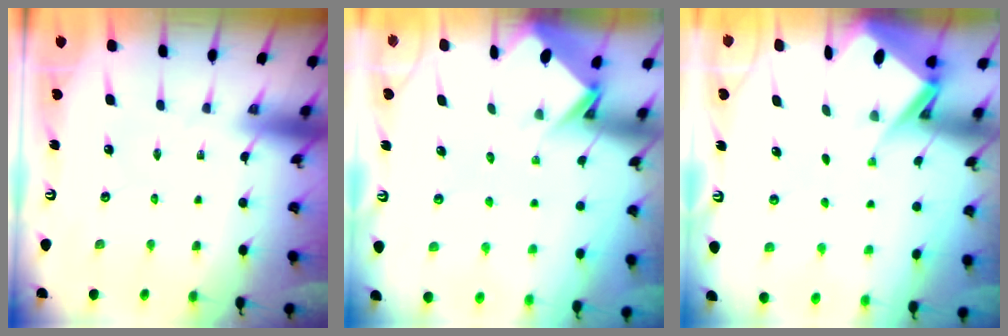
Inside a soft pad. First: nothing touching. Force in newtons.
{"total": 3.8, "press": 3.8, "slide": 0.2}
{"total": 4.7, "press": 4.7, "slide": 0.5}